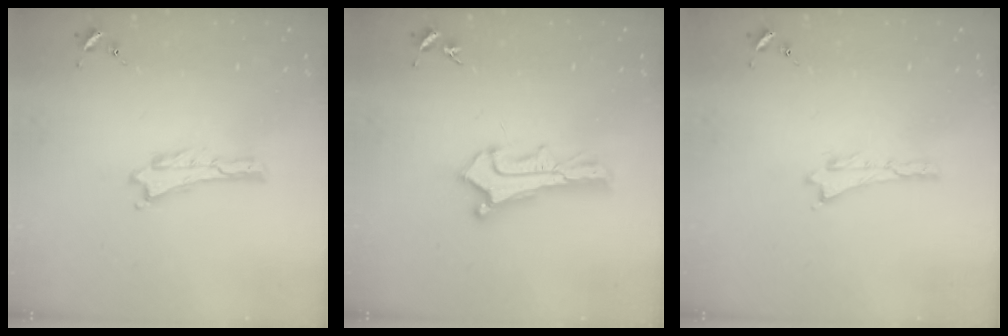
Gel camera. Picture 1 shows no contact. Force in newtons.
{"total": 2.6, "press": 2.6, "slide": 0.2}
{"total": 0.0}